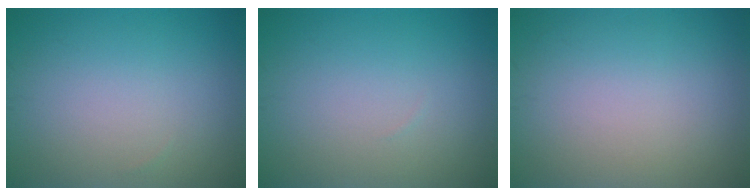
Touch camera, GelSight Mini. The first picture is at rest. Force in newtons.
{"total": 0.0}
{"total": 0.0}